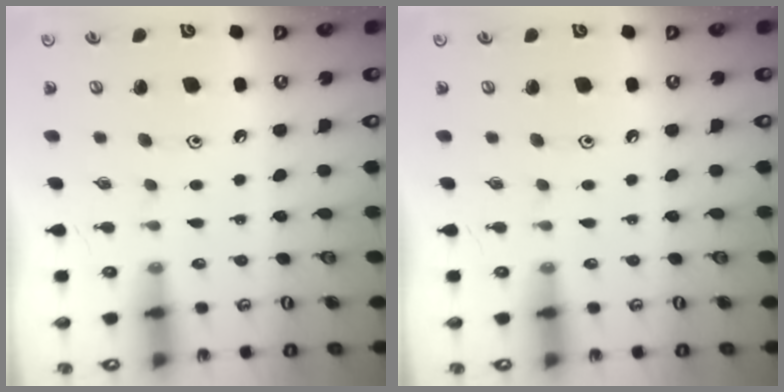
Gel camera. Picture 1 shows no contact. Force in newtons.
{"total": 0.0}